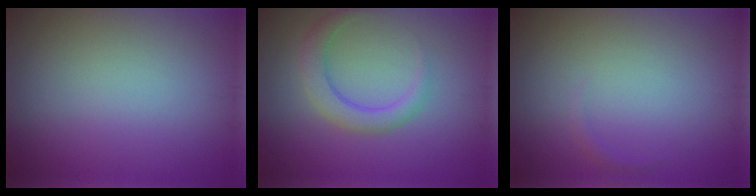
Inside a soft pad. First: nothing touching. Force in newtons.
{"total": 2.8, "press": 2.8, "slide": 0.1}
{"total": 0.6, "press": 0.6, "slide": 0.1}